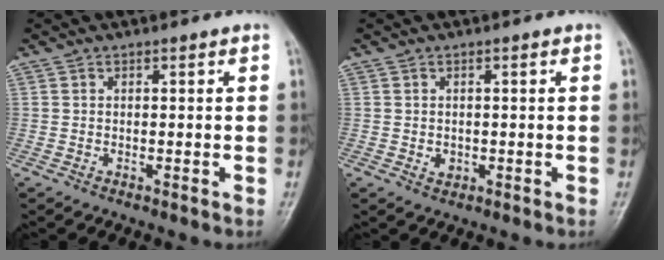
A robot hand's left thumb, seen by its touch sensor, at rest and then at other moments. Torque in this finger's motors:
{"motor_torque": [-0.06, 0.06, 0.05, 0.03, 0.00]}